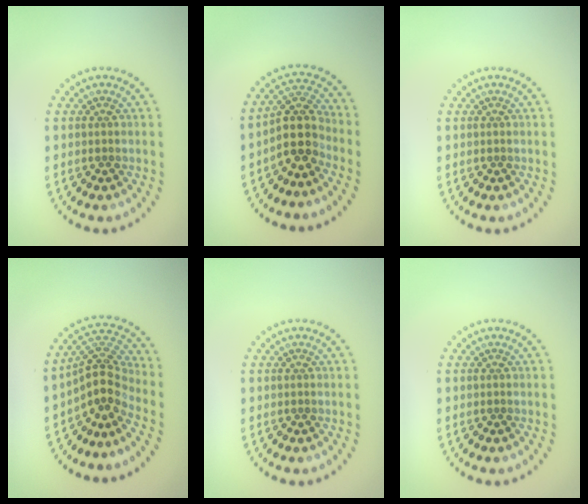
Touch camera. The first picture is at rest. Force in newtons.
{"total": 4.0, "press": 3.4, "slide": 2.2}
{"total": 0.0}
{"total": 4.2, "press": 3.1, "slide": 2.9}
{"total": 0.0}
{"total": 0.0}